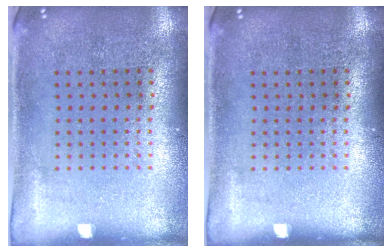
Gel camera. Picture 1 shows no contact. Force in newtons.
{"total": 0.0}